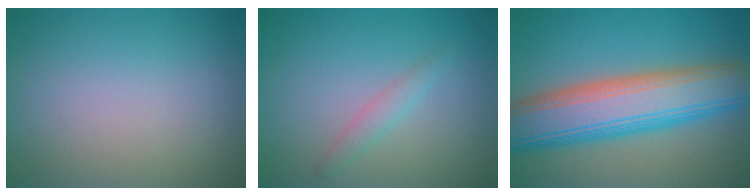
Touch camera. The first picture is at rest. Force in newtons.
{"total": 1.4, "press": 1.4, "slide": 0.0}
{"total": 10.8, "press": 10.7, "slide": 0.8}